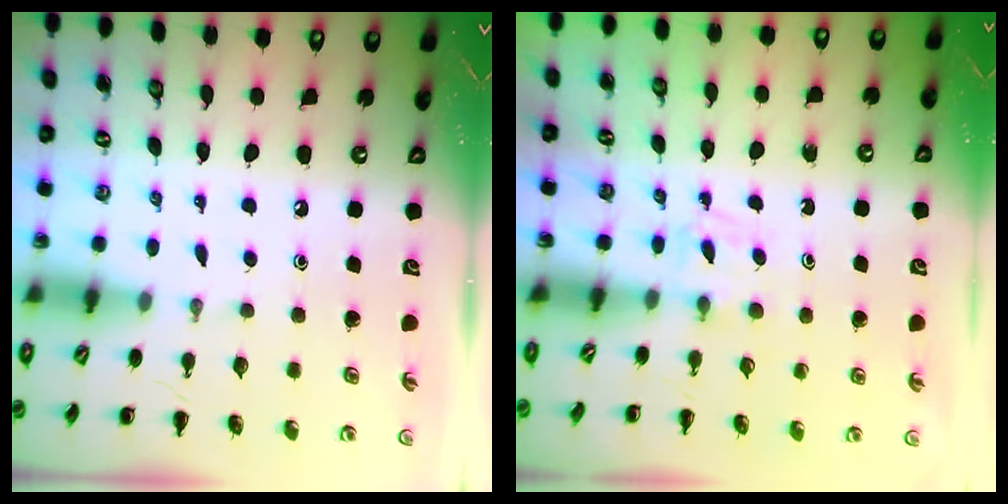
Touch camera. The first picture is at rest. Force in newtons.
{"total": 3.1, "press": 2.8, "slide": 1.3}